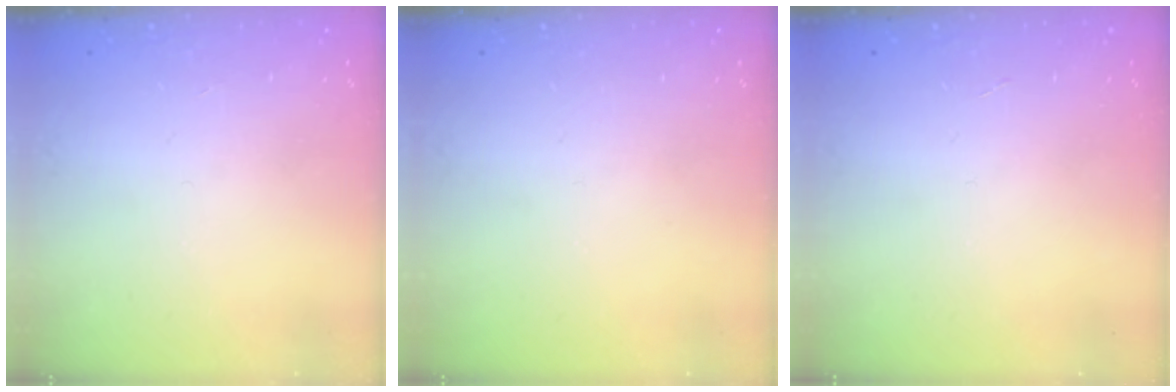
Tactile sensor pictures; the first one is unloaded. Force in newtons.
{"total": 0.0}
{"total": 0.0}